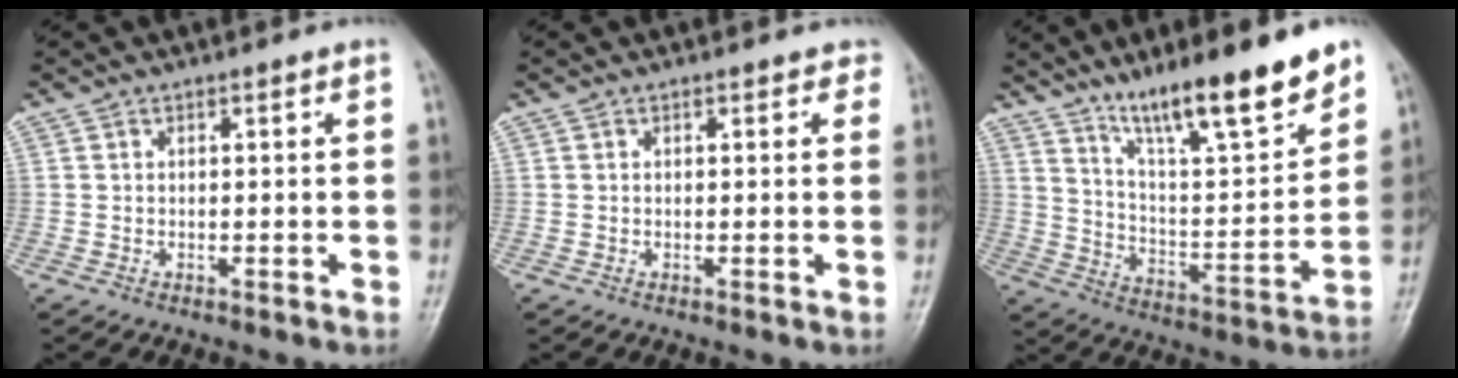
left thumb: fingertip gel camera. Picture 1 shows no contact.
{"total": 1.4, "force": [0.9, 0.9, 0.5], "torque": [0.013, -0.002, 0.002]}
{"total": 18.4, "force": [13.3, 3.5, 12.3], "torque": [-0.167, -0.080, 0.226]}